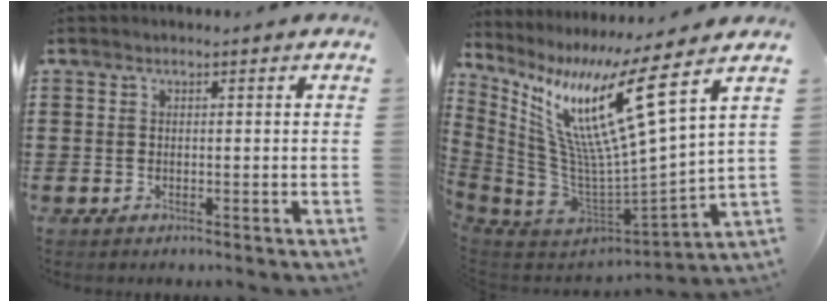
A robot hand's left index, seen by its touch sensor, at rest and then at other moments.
{"total": 15.0, "force": [7.7, 1.3, 12.8], "torque": [-0.270, -0.061, 0.111]}